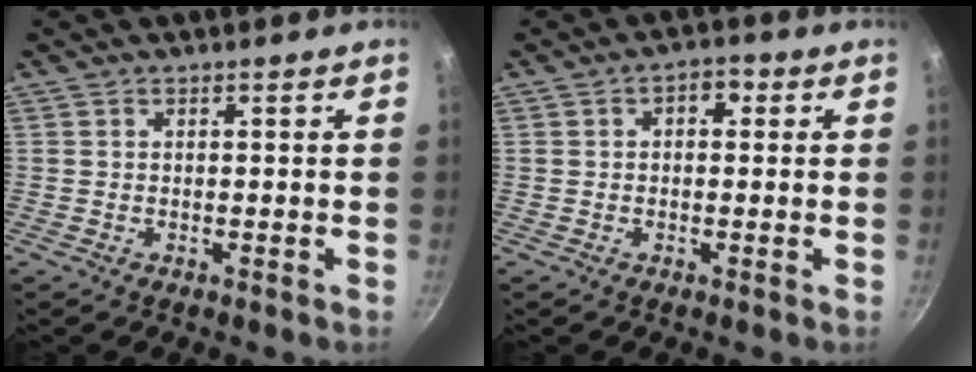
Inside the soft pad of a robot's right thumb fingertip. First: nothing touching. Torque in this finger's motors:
{"motor_torque": [-0.01, 0.03, -0.25, 0.20, -0.01]}